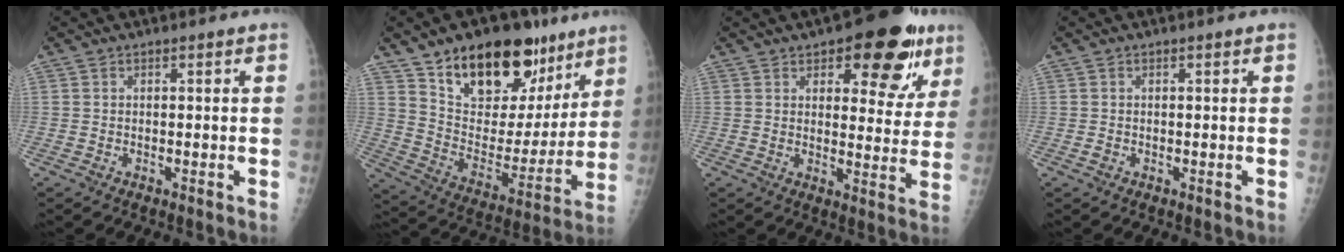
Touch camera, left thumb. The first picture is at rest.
{"total": 23.8, "force": [14.9, 12.6, 13.6], "torque": [-0.160, -0.062, 0.245]}
{"total": 16.6, "force": [9.0, 7.4, 11.8], "torque": [-0.097, -0.033, 0.117]}
{"total": 0.5, "force": [0.1, 0.4, 0.4], "torque": [-0.002, 0.000, 0.003]}